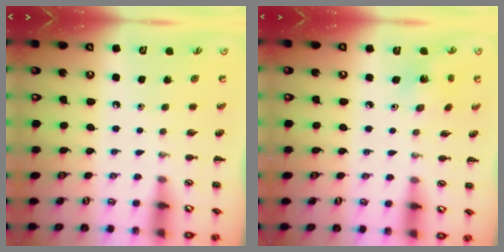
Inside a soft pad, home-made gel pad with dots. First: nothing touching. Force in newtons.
{"total": 2.1, "press": 2.0, "slide": 0.7}